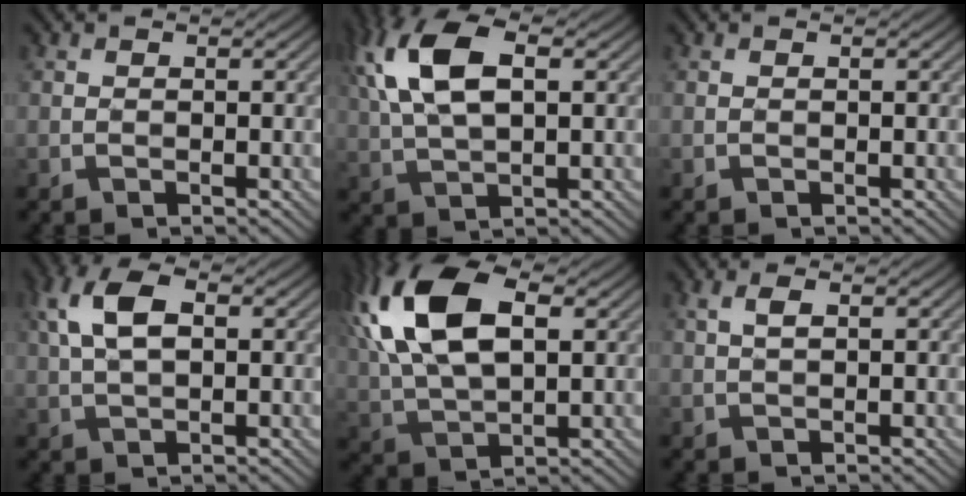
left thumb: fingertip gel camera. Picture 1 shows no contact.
{"total": 11.0, "force": [3.5, 5.2, 9.0], "torque": [-0.210, 0.020, 0.064]}
{"total": 0.0}
{"total": 7.2, "force": [1.9, 3.6, 5.9], "torque": [-0.131, 0.018, 0.032]}
{"total": 15.5, "force": [5.0, 8.1, 12.2], "torque": [-0.279, 0.027, 0.090]}
{"total": 1.9, "force": [0.7, 0.6, 1.7], "torque": [-0.042, 0.006, 0.015]}